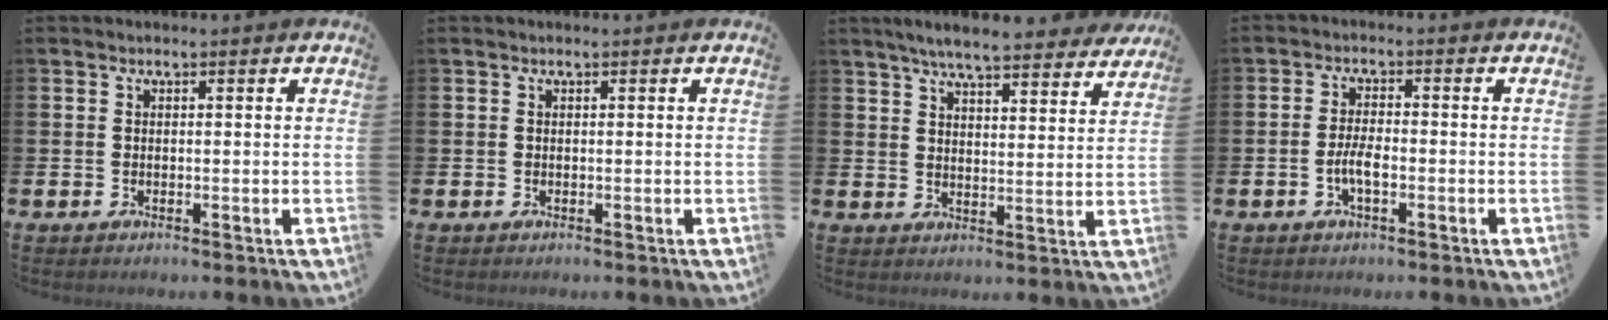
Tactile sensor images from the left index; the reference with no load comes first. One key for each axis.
{"total": 0.0}
{"total": 6.6, "fx": 6.2, "fy": 0.7, "fz": 2.0, "tx": -0.046, "ty": -0.036, "tz": 0.107}
{"total": 3.0, "fx": -0.9, "fy": 1.0, "fz": 2.7, "tx": -0.053, "ty": 0.000, "tz": -0.021}